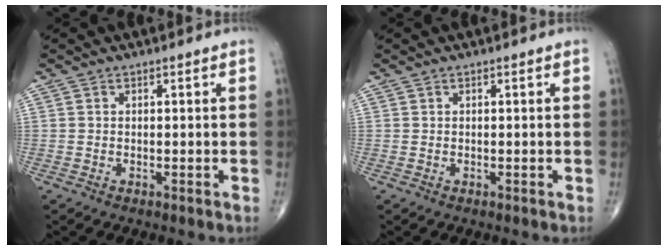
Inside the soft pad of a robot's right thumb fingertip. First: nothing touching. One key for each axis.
{"total": 0.0}